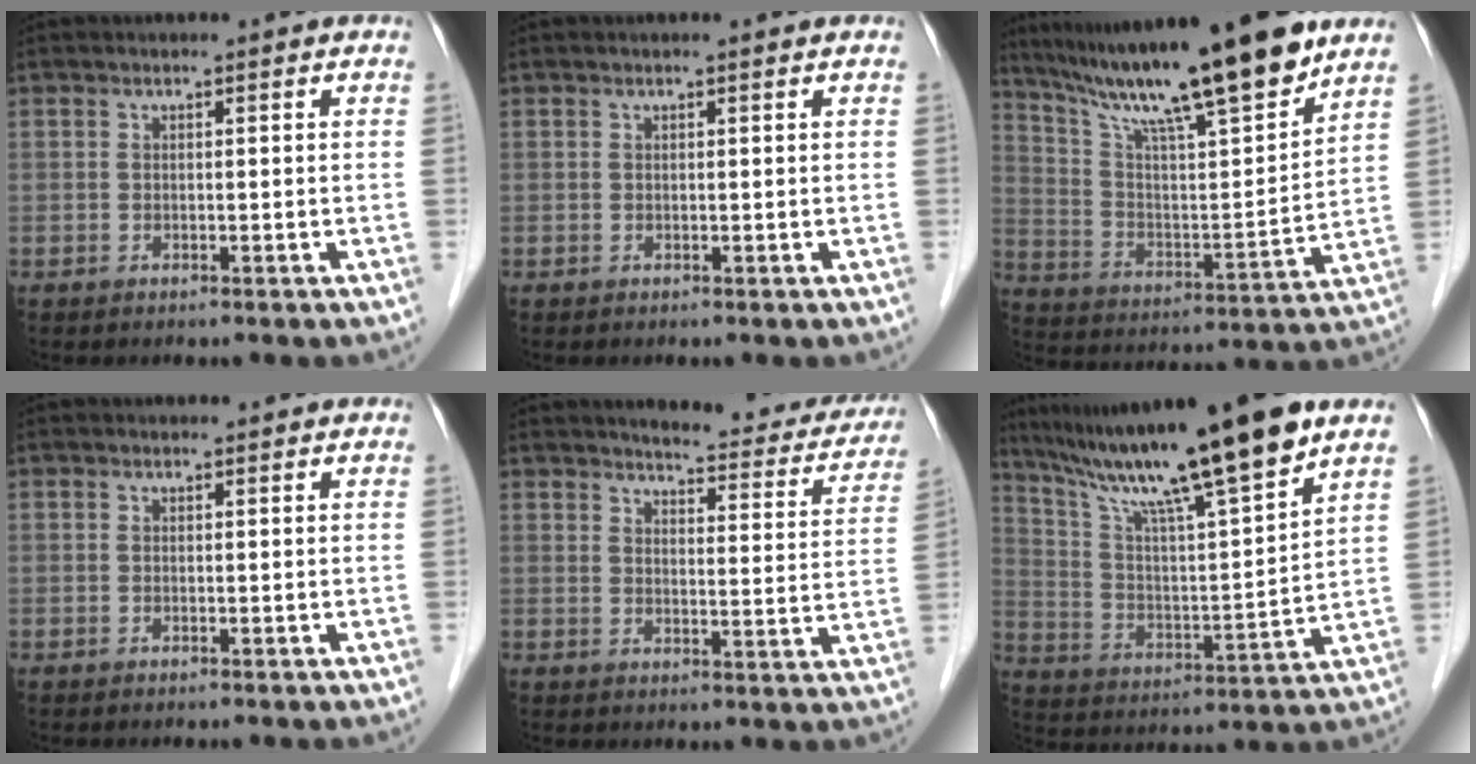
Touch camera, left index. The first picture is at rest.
{"total": 0.6, "force": [0.5, 0.0, 0.3], "torque": [-0.012, 0.003, 0.010]}
{"total": 21.5, "force": [16.9, 0.9, 13.3], "torque": [-0.221, 0.000, 0.284]}
{"total": 0.7, "force": [0.7, 0.2, 0.0], "torque": [-0.007, 0.003, 0.007]}
{"total": 15.9, "force": [14.7, 3.1, 5.2], "torque": [-0.036, -0.045, 0.152]}
{"total": 19.7, "force": [15.4, -0.3, 12.3], "torque": [-0.208, 0.007, 0.263]}